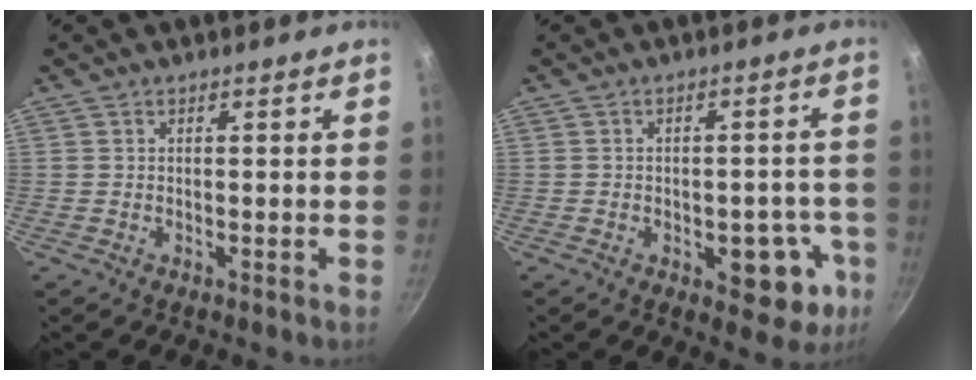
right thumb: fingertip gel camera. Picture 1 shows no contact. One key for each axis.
{"total": 10.2, "fx": -3.5, "fy": 5.8, "fz": 7.6, "tx": -0.042, "ty": 0.017, "tz": -0.042}